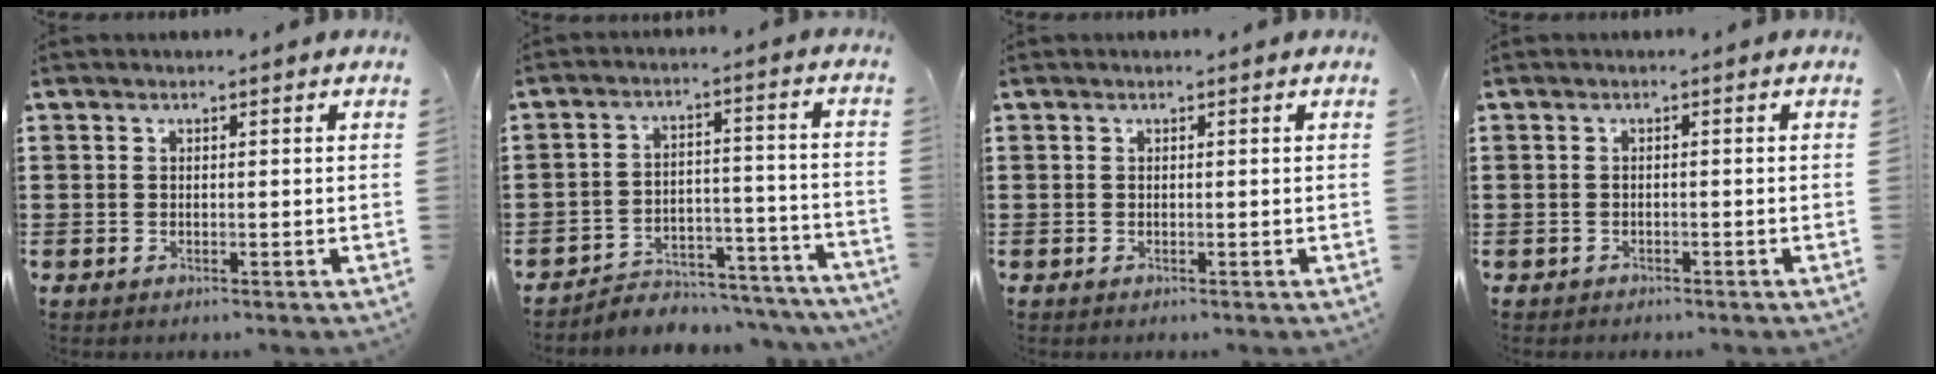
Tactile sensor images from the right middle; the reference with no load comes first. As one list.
[{"total": 4.6, "force": [-4.4, 1.0, 0.4], "torque": [-0.011, 0.012, -0.094]}, {"total": 0.0}, {"total": 0.7, "force": [-0.6, 0.3, -0.1], "torque": [-0.001, 0.002, -0.014]}]